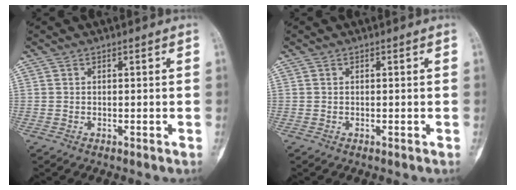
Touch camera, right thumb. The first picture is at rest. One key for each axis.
{"total": 0.0}